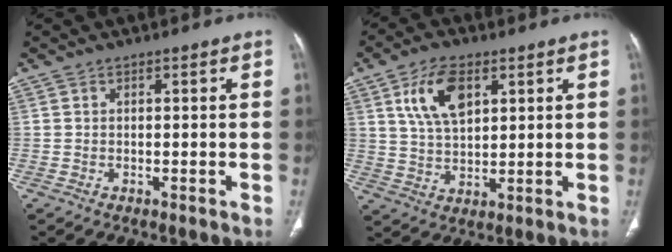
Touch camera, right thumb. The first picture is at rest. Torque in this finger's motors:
{"motor_torque": [1.19, 1.24, 0.48, -0.32, 0.07]}